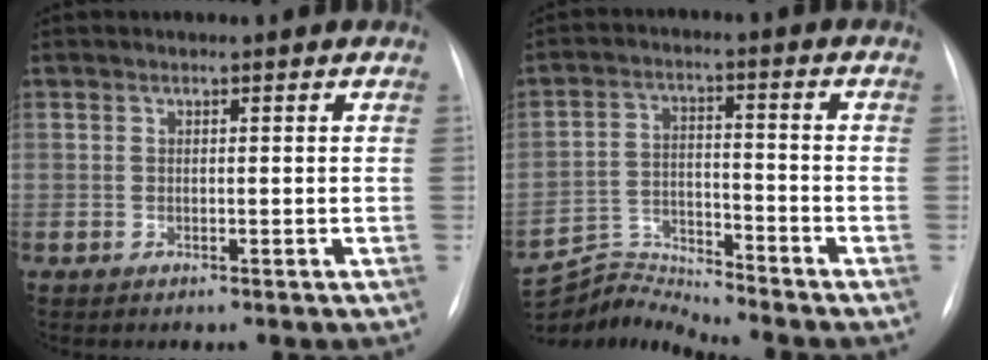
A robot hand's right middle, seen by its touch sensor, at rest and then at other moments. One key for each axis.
{"total": 8.2, "fx": -7.8, "fy": -1.9, "fz": -1.5, "tx": 0.011, "ty": 0.017, "tz": -0.143}